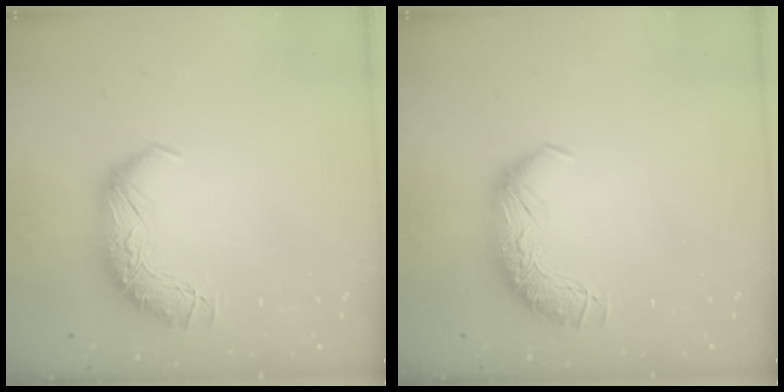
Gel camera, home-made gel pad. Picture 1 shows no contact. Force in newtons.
{"total": 0.0}